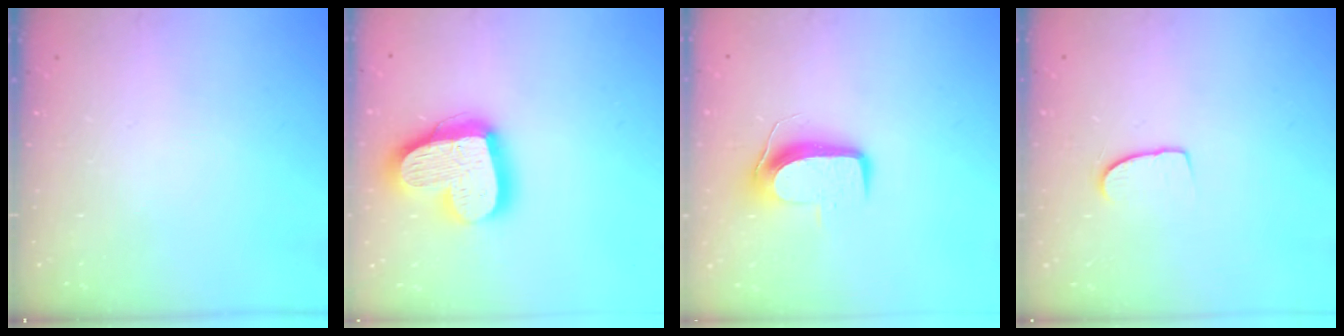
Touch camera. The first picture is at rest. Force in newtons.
{"total": 20.5, "press": 20.4, "slide": 1.8}
{"total": 8.8, "press": 8.7, "slide": 0.6}
{"total": 5.2, "press": 5.2, "slide": 0.4}